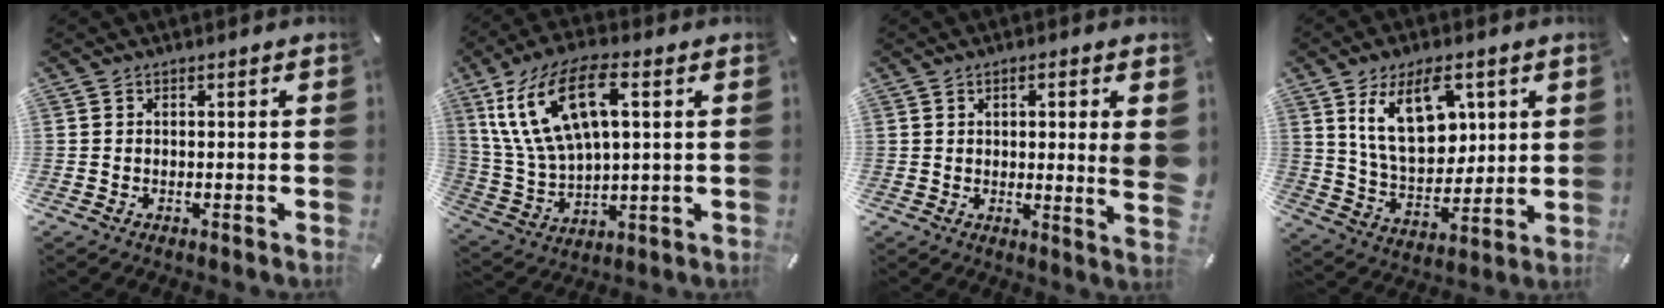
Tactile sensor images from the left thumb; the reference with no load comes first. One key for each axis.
{"total": 17.1, "fx": 6.4, "fy": 8.2, "fz": 13.5, "tx": -0.312, "ty": -0.003, "tz": 0.108}
{"total": 7.0, "fx": 1.4, "fy": 0.1, "fz": 6.9, "tx": -0.096, "ty": -0.026, "tz": 0.019}
{"total": 15.0, "fx": 6.6, "fy": 9.3, "fz": 9.7, "tx": -0.174, "ty": -0.013, "tz": 0.117}